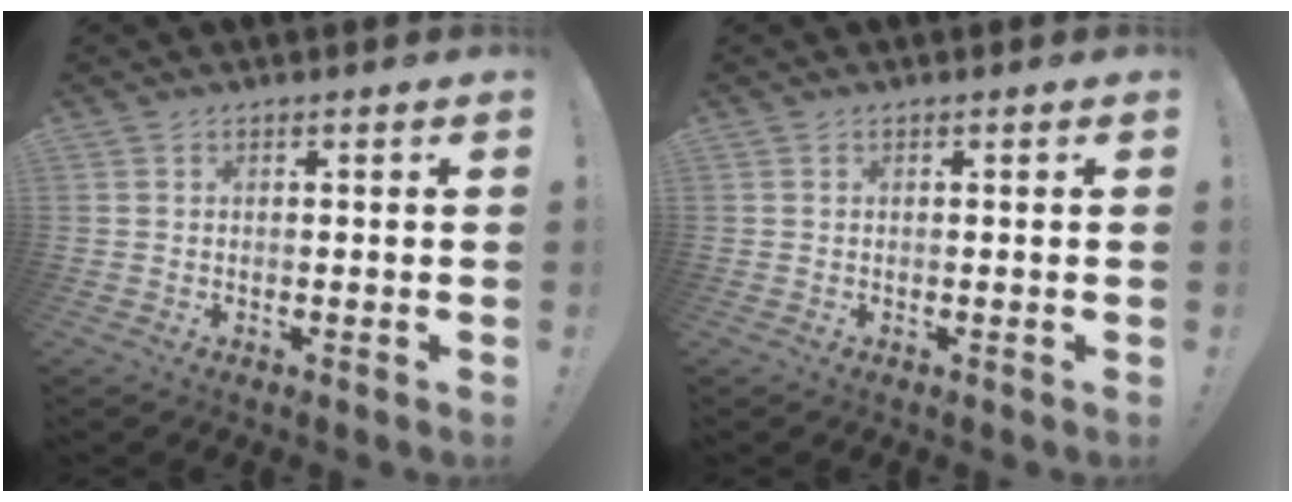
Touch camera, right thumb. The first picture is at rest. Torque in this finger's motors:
{"motor_torque": [0.00, 0.00, -0.03, -0.03, 0.00]}